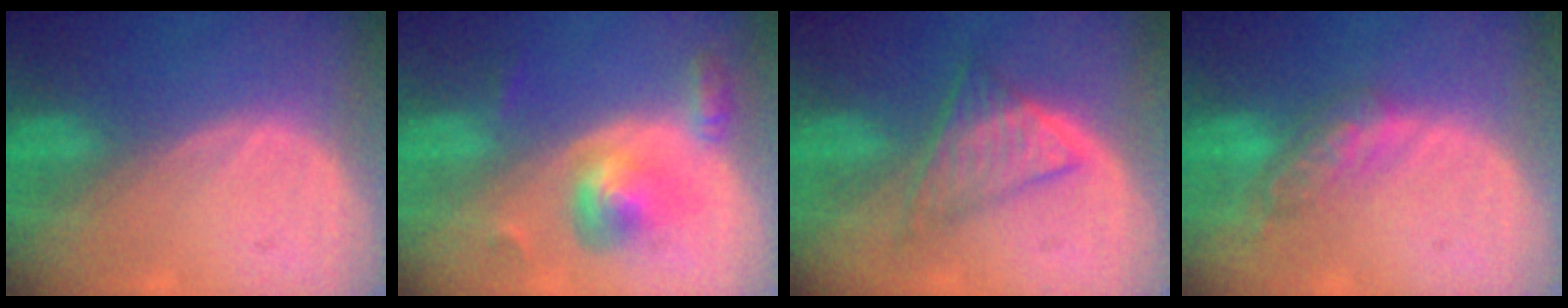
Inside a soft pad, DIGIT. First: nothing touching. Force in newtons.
{"total": 6.2, "press": 5.5, "slide": 2.8}
{"total": 6.1, "press": 5.7, "slide": 2.0}
{"total": 5.5, "press": 5.0, "slide": 2.4}